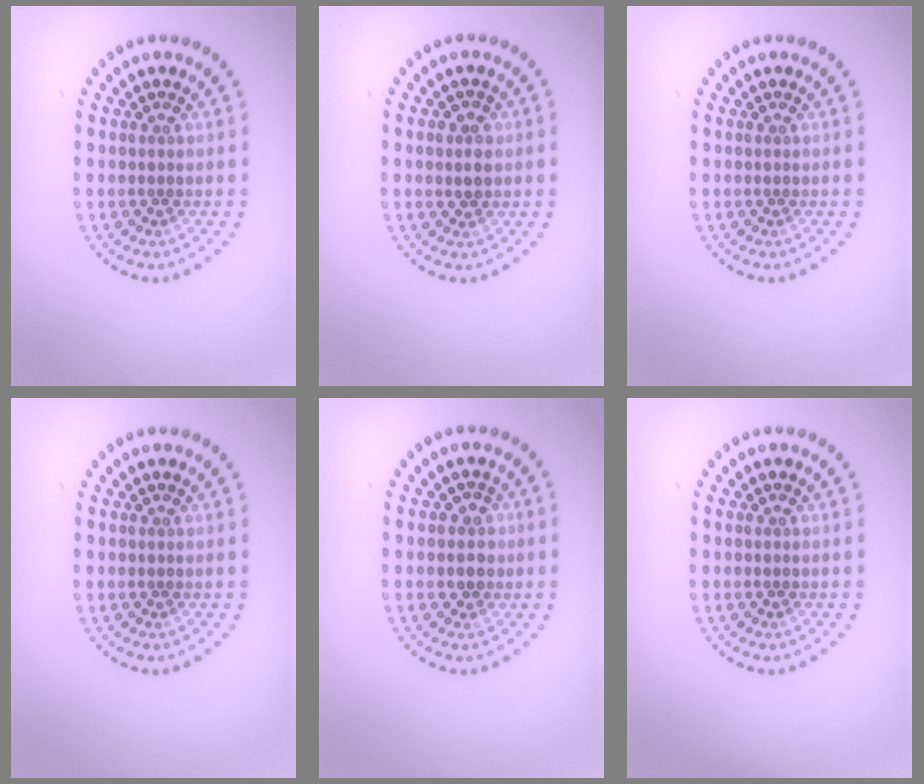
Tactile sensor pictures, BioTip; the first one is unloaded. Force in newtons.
{"total": 1.8, "press": 1.8, "slide": 0.4}
{"total": 0.0}
{"total": 0.0}
{"total": 1.5, "press": 1.3, "slide": 0.8}
{"total": 0.0}